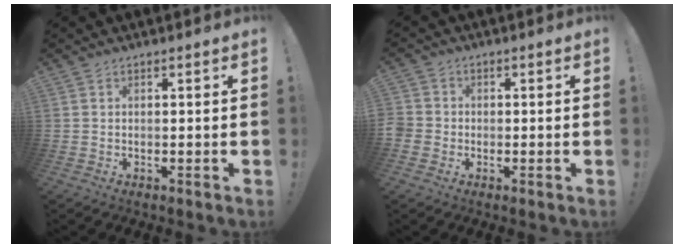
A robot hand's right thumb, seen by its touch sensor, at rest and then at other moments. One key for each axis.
{"total": 3.4, "fx": -1.0, "fy": 3.1, "fz": 1.0, "tx": -0.027, "ty": 0.009, "tz": -0.019}